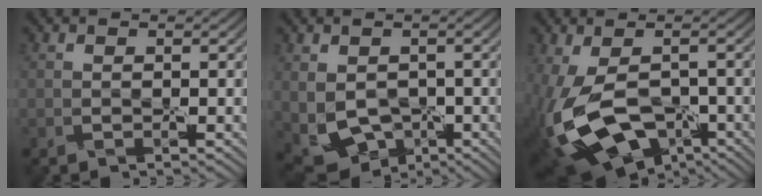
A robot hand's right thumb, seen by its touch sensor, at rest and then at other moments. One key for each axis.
{"total": 7.4, "fx": -1.2, "fy": 5.7, "fz": 4.6, "tx": -0.117, "ty": -0.037, "tz": -0.011}
{"total": 15.2, "fx": -6.3, "fy": 8.4, "fz": 10.9, "tx": -0.258, "ty": -0.051, "tz": -0.084}